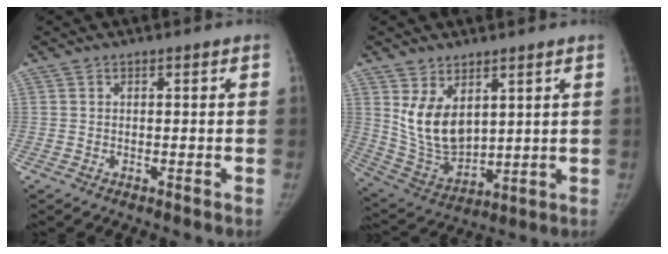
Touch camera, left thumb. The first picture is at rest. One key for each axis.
{"total": 11.4, "fx": 4.3, "fy": 6.9, "fz": 7.9, "tx": -0.122, "ty": -0.031, "tz": 0.108}